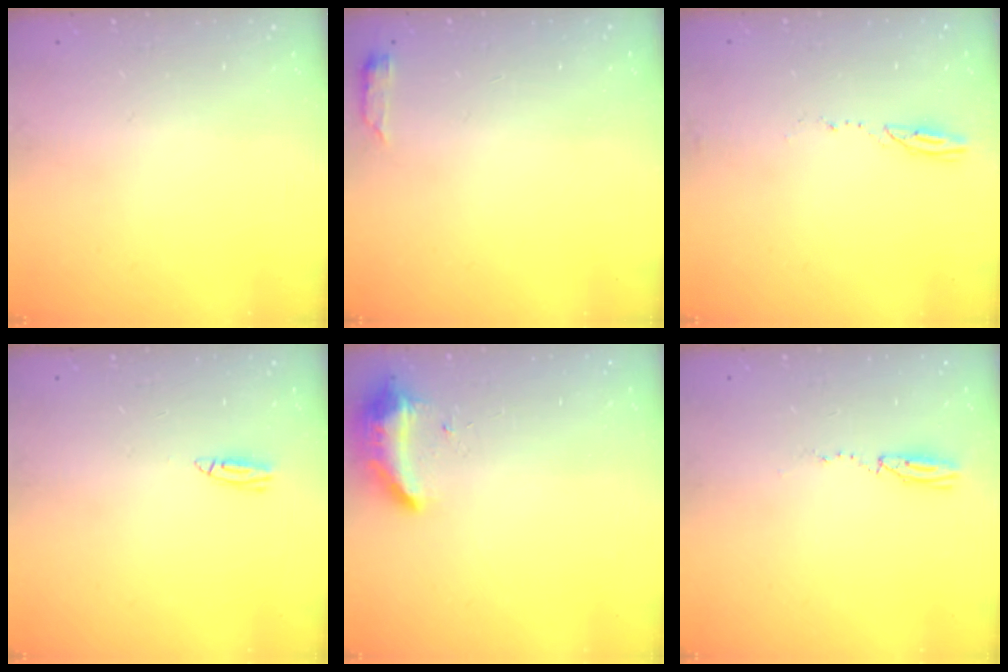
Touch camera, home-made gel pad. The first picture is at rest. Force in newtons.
{"total": 2.9, "press": 2.9, "slide": 0.5}
{"total": 3.1, "press": 3.0, "slide": 0.4}
{"total": 4.1, "press": 3.5, "slide": 2.1}
{"total": 9.1, "press": 8.7, "slide": 2.6}
{"total": 3.3, "press": 2.7, "slide": 1.9}